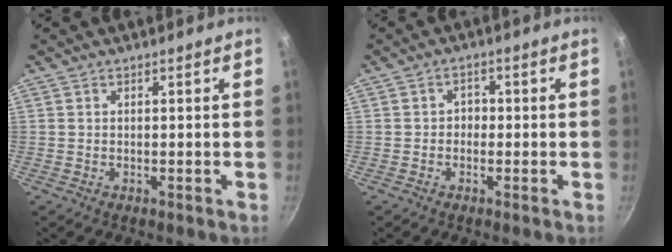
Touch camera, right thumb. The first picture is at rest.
{"total": 2.1, "force": [-0.5, 1.8, 1.0], "torque": [0.000, 0.008, -0.011]}